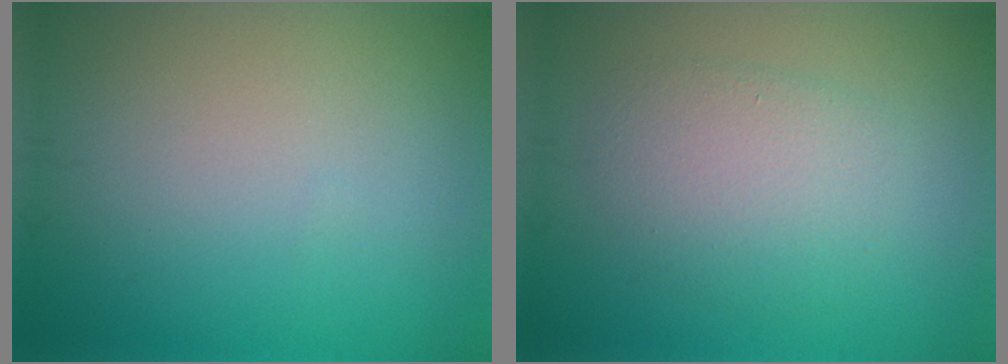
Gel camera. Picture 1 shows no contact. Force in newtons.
{"total": 3.6, "press": 3.6, "slide": 0.3}